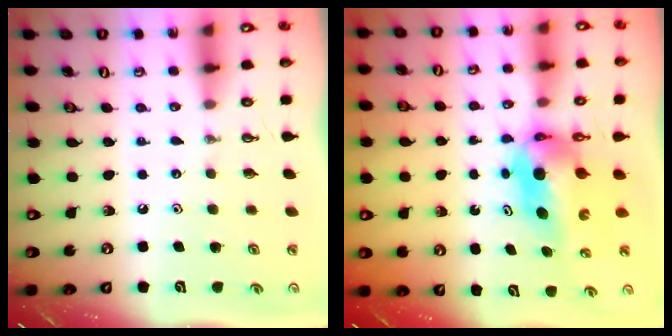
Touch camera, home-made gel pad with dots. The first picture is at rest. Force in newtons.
{"total": 5.7, "press": 5.7, "slide": 0.2}